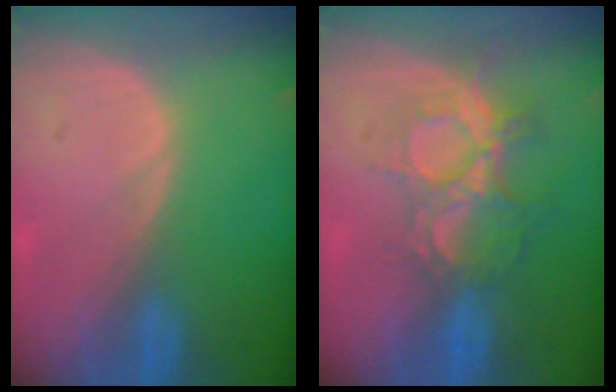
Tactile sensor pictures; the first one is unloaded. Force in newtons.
{"total": 9.3, "press": 7.9, "slide": 4.9}